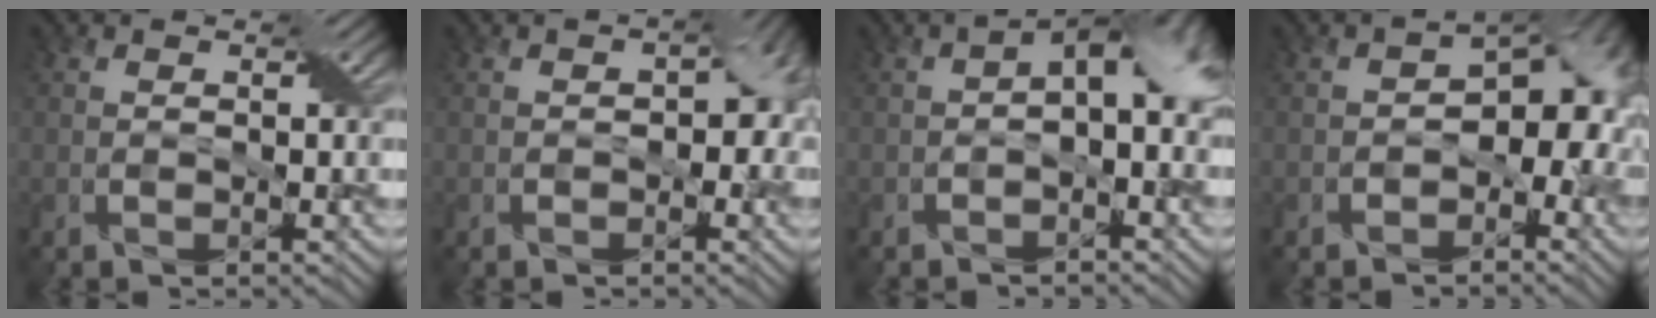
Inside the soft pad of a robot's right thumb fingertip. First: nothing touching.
{"total": 4.8, "force": [-0.4, 3.2, 3.6], "torque": [-0.045, -0.009, -0.004]}
{"total": 6.7, "force": [-0.1, 3.5, 5.7], "torque": [-0.077, 0.000, -0.002]}
{"total": 8.4, "force": [-2.1, 5.3, 6.2], "torque": [-0.060, -0.012, -0.040]}